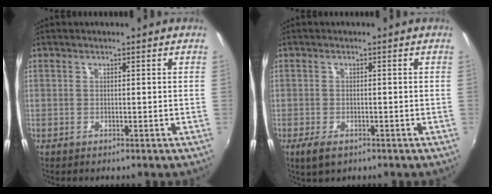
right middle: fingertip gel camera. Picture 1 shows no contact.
{"total": 3.4, "force": [-2.1, 1.5, 2.3], "torque": [-0.052, -0.011, -0.036]}